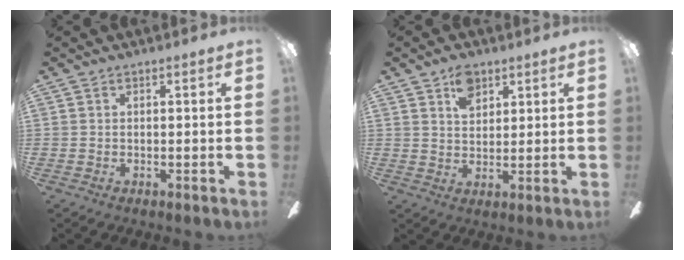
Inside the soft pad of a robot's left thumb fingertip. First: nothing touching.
{"total": 6.3, "force": [3.8, 4.0, 3.1], "torque": [-0.041, -0.003, 0.066]}